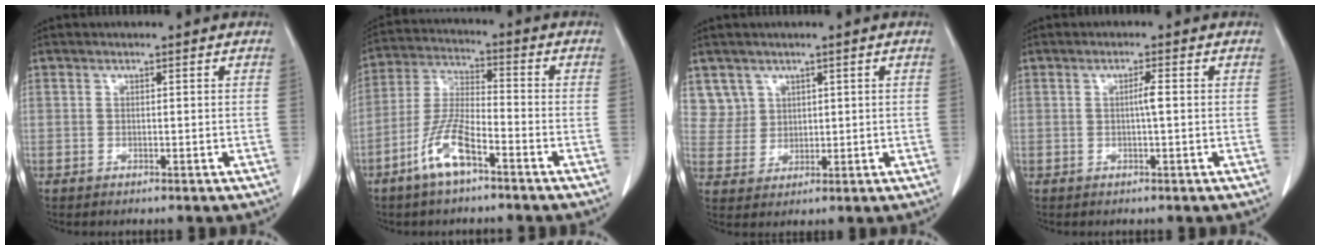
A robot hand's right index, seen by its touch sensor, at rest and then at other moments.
{"total": 9.0, "force": [-5.1, 2.0, 7.1], "torque": [-0.156, -0.003, -0.101]}
{"total": 4.7, "force": [2.7, 3.8, -0.4], "torque": [0.022, 0.002, 0.058]}
{"total": 1.7, "force": [0.0, -0.1, 1.7], "torque": [-0.031, 0.002, 0.000]}